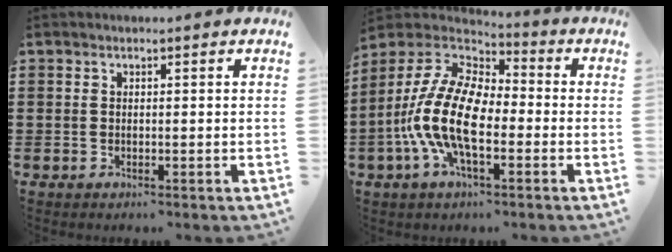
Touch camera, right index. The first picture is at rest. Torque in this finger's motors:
{"motor_torque": [2.14, 0.00, 1.05, 0.21]}